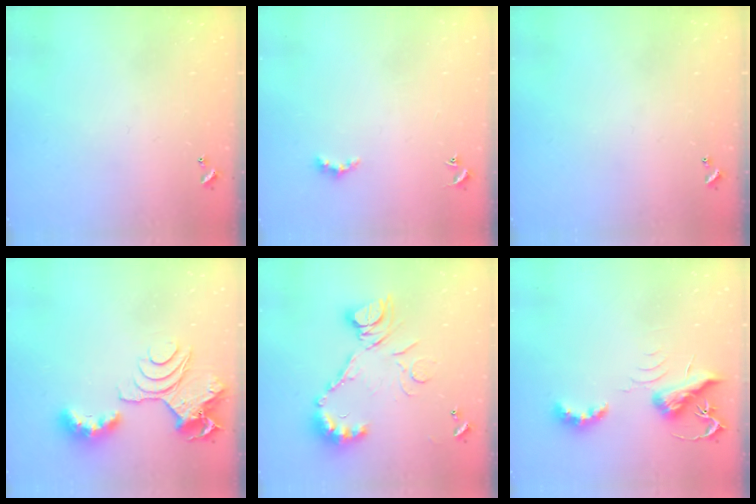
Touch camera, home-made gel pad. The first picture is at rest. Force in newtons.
{"total": 2.2, "press": 2.2, "slide": 0.4}
{"total": 0.0}
{"total": 10.0, "press": 9.9, "slide": 1.2}
{"total": 14.1, "press": 14.0, "slide": 1.4}
{"total": 6.8, "press": 6.8, "slide": 0.3}